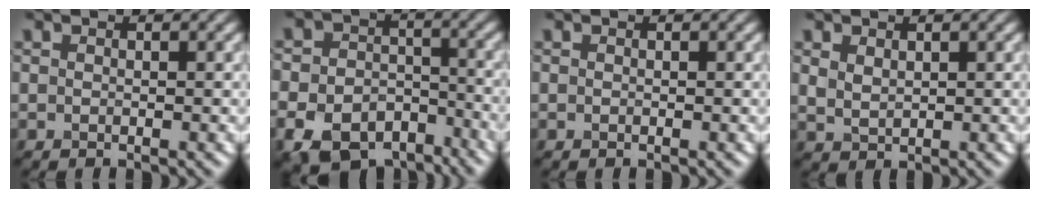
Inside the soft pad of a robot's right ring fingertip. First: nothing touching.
{"total": 9.3, "force": [-5.2, 6.3, 4.4], "torque": [-0.077, -0.017, -0.090]}
{"total": 0.0}
{"total": 1.6, "force": [0.9, 0.9, 0.9], "torque": [-0.023, -0.003, 0.024]}